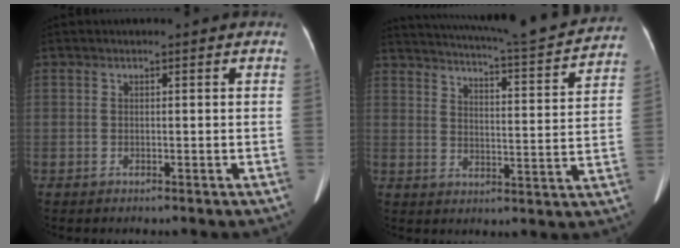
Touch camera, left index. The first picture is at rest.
{"total": 19.6, "force": [18.1, 1.0, 7.4], "torque": [-0.122, -0.023, 0.237]}